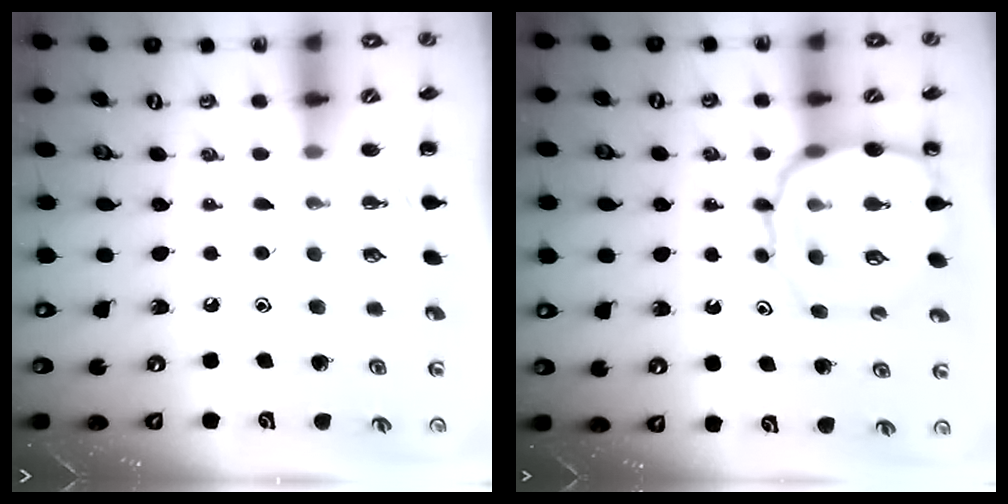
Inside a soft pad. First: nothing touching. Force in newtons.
{"total": 14.6, "press": 14.5, "slide": 1.7}